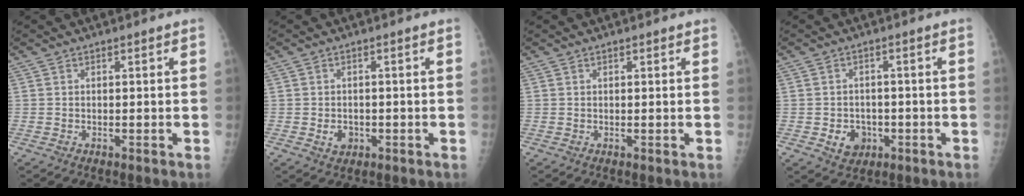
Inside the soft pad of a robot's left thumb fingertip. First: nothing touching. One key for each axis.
{"total": 3.0, "fx": -0.9, "fy": 2.4, "fz": 1.6, "tx": -0.014, "ty": 0.003, "tz": -0.007}
{"total": 0.7, "fx": 0.4, "fy": 0.3, "fz": 0.5, "tx": -0.006, "ty": 0.000, "tz": 0.004}
{"total": 5.2, "fx": -1.7, "fy": 4.3, "fz": 2.4, "tx": -0.015, "ty": 0.010, "tz": -0.018}